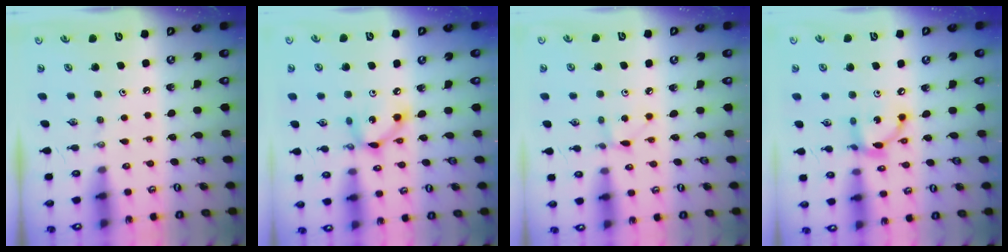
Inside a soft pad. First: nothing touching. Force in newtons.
{"total": 8.5, "press": 8.5, "slide": 0.5}
{"total": 2.7, "press": 2.7, "slide": 0.3}
{"total": 9.6, "press": 9.6, "slide": 0.5}